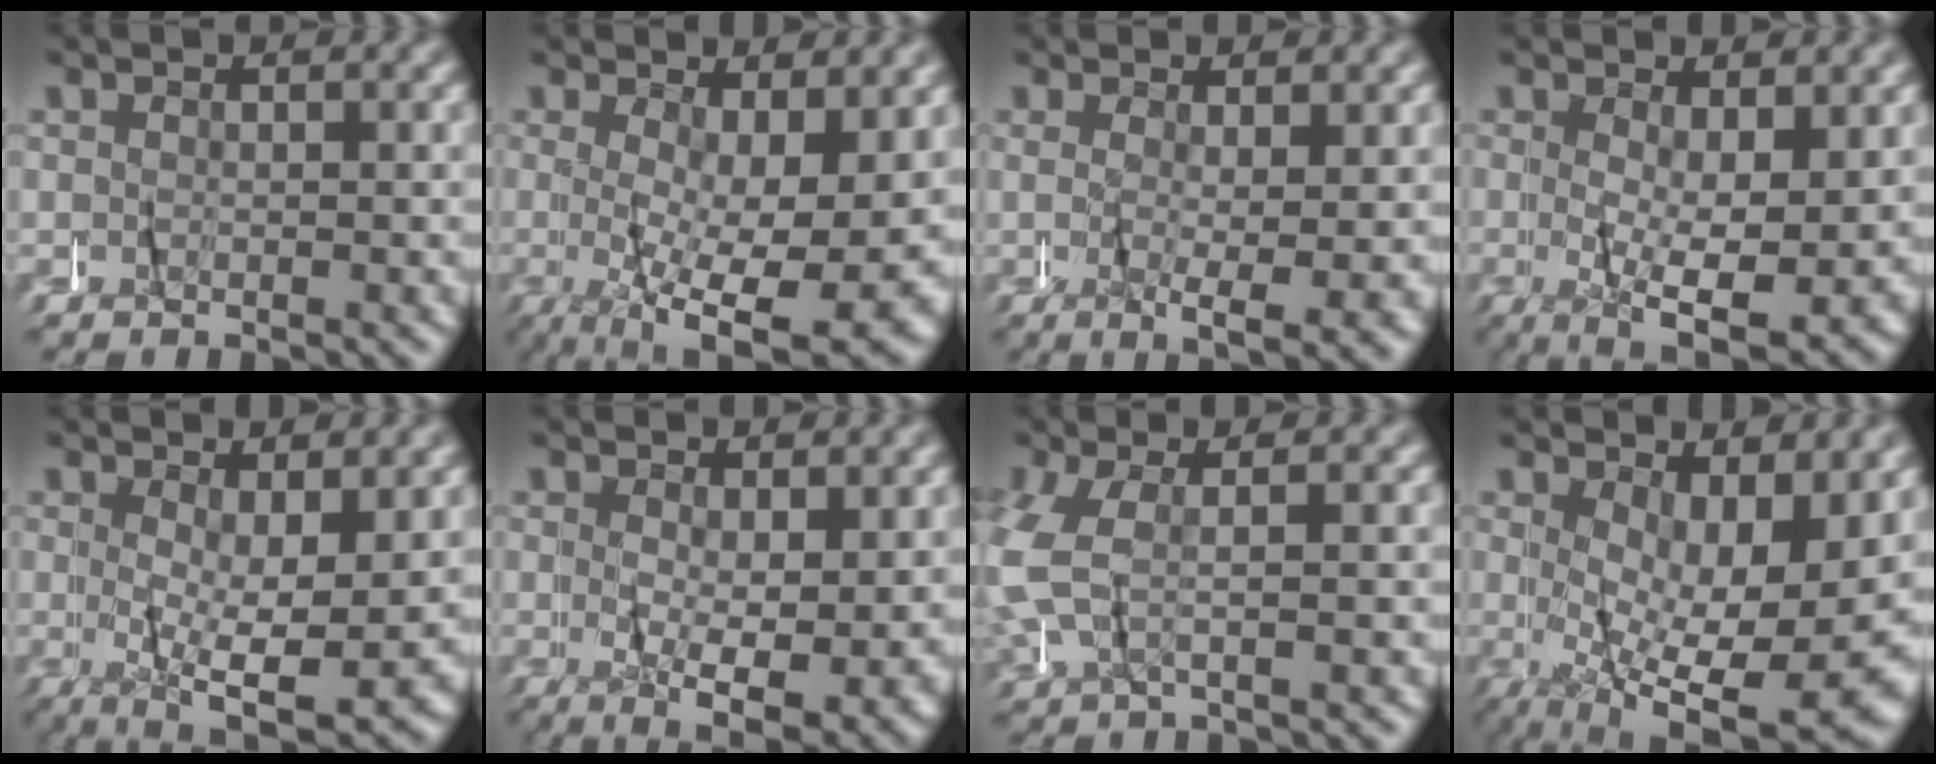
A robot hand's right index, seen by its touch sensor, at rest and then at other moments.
{"total": 8.9, "force": [-1.6, 2.8, 8.3], "torque": [-0.121, -0.027, -0.013]}
{"total": 3.7, "force": [-0.3, -0.4, 3.6], "torque": [-0.055, -0.008, -0.002]}
{"total": 7.9, "force": [-1.5, 3.1, 7.1], "torque": [-0.103, -0.027, -0.016]}
{"total": 7.3, "force": [-1.2, 2.7, 6.7], "torque": [-0.096, -0.027, -0.010]}
{"total": 6.3, "force": [-0.8, 2.0, 5.9], "torque": [-0.086, -0.021, -0.007]}
{"total": 2.9, "force": [-0.3, 1.6, 2.5], "torque": [-0.083, -0.002, -0.003]}
{"total": 10.9, "force": [-0.7, 4.0, 10.1], "torque": [-0.134, -0.022, 0.000]}